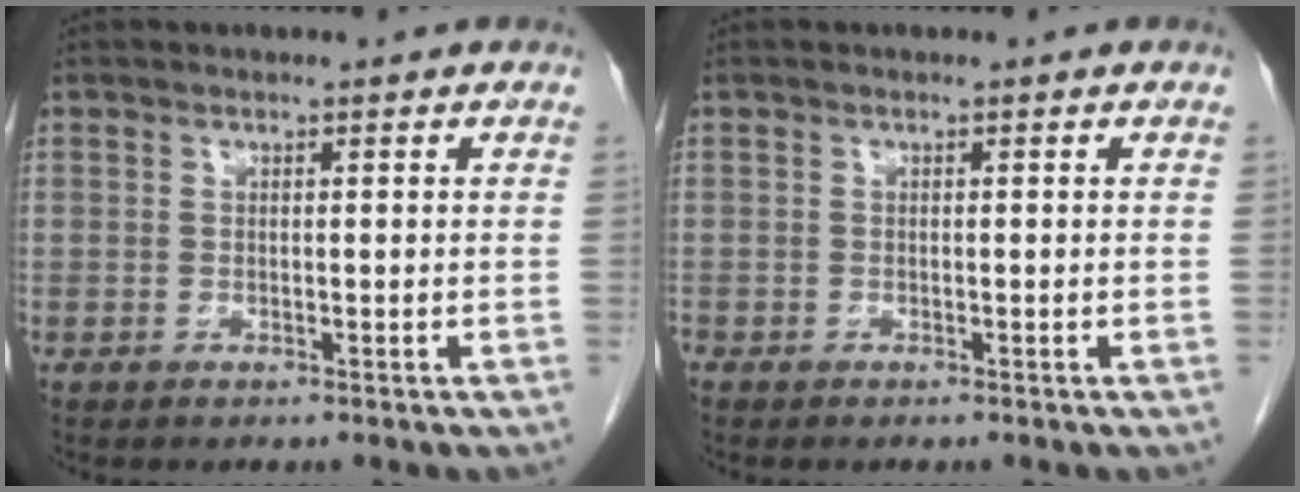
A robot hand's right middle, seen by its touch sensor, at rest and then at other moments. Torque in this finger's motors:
{"motor_torque": [-0.17, 0.25, -0.02, -0.01]}